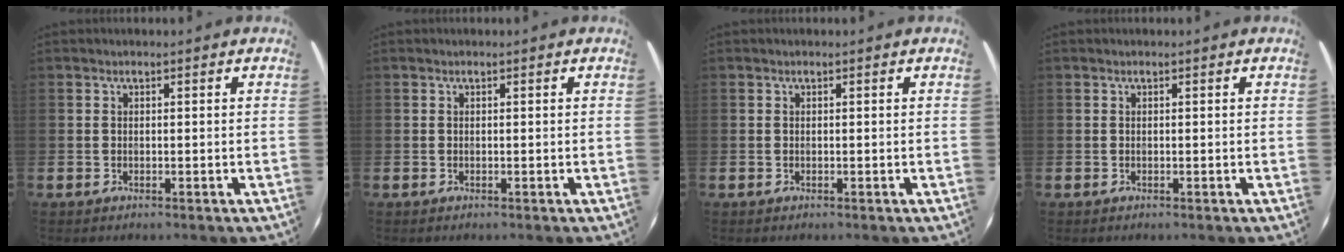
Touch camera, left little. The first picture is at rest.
{"total": 0.0}
{"total": 0.0}
{"total": 0.0}